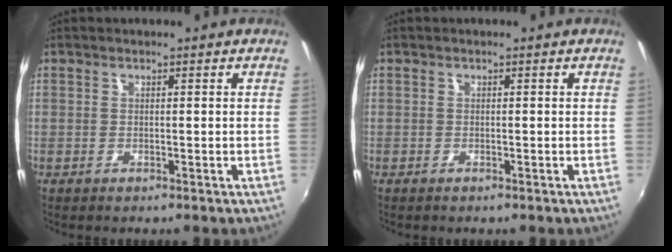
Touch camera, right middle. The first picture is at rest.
{"total": 0.0}